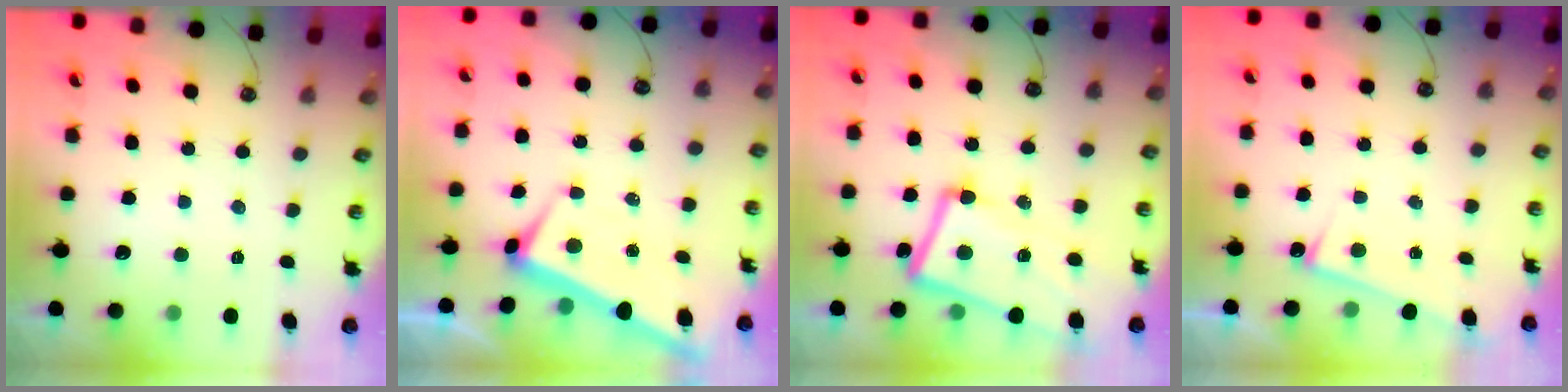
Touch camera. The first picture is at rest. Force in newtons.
{"total": 0.9, "press": 0.7, "slide": 0.5}
{"total": 10.1, "press": 9.8, "slide": 2.3}
{"total": 2.5, "press": 2.5, "slide": 0.4}